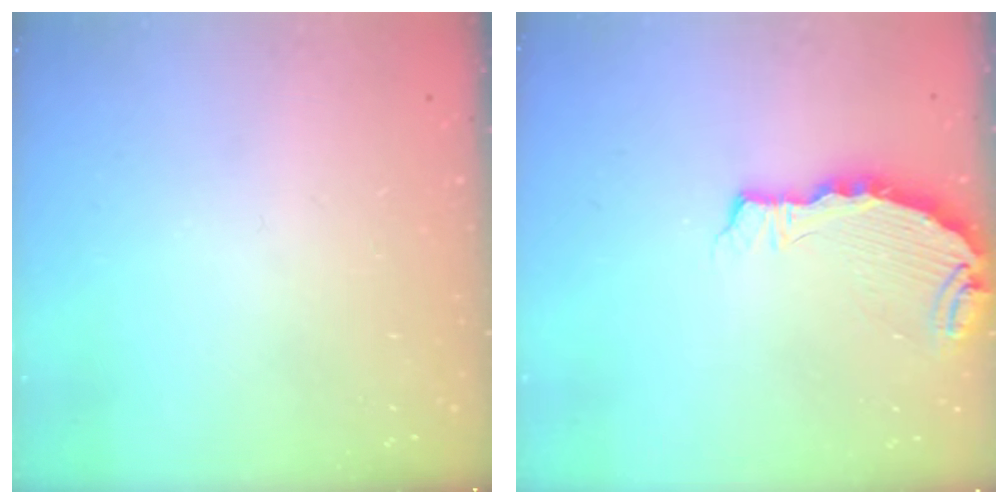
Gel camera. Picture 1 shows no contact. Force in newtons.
{"total": 5.3, "press": 5.3, "slide": 0.1}